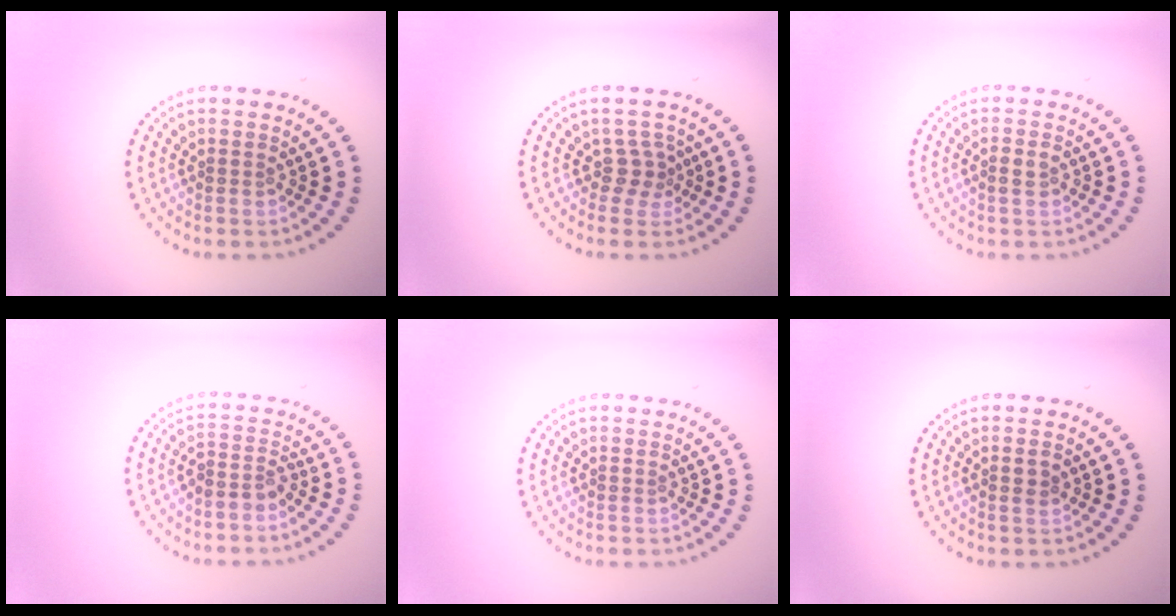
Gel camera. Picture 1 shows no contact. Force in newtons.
{"total": 1.8, "press": 1.2, "slide": 1.4}
{"total": 1.2, "press": 1.2, "slide": 0.1}
{"total": 2.0, "press": 1.6, "slide": 1.2}
{"total": 0.0}
{"total": 1.0, "press": 1.0, "slide": 0.1}